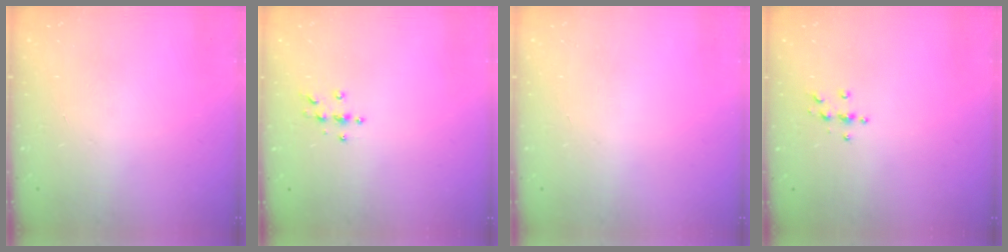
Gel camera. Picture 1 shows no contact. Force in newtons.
{"total": 4.0, "press": 3.9, "slide": 0.4}
{"total": 0.0}
{"total": 4.0, "press": 3.9, "slide": 0.4}